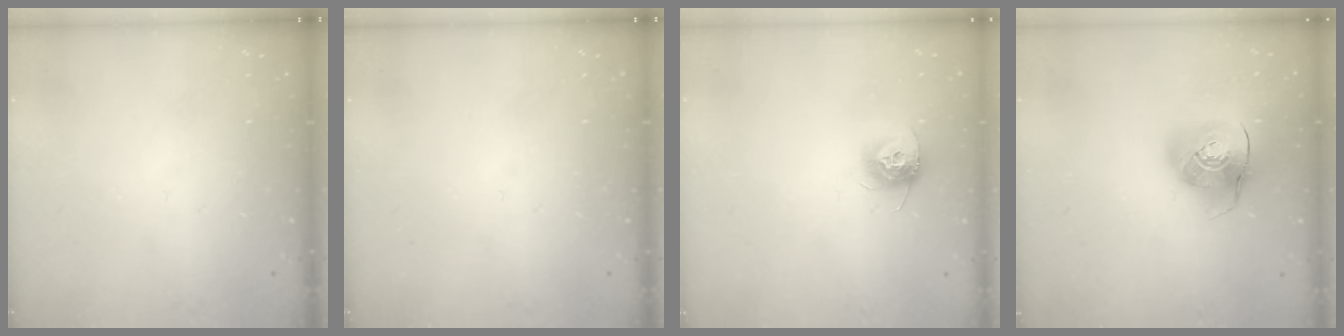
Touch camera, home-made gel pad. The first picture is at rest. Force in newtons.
{"total": 0.0}
{"total": 9.5, "press": 9.5, "slide": 0.4}
{"total": 10.9, "press": 10.7, "slide": 1.8}